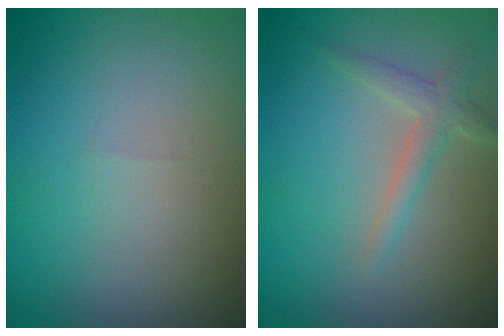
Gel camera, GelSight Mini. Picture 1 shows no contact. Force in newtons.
{"total": 1.9, "press": 1.9, "slide": 0.1}